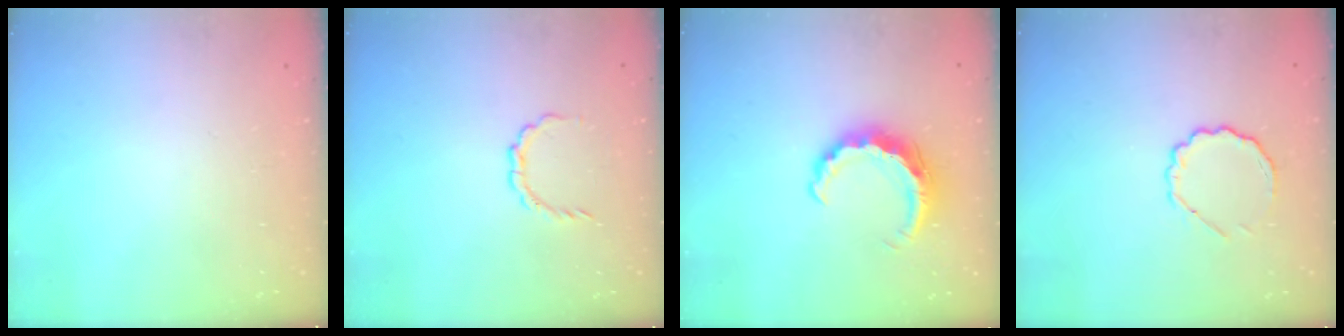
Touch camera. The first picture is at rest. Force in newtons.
{"total": 3.6, "press": 3.6, "slide": 0.3}
{"total": 8.4, "press": 8.3, "slide": 1.0}
{"total": 5.0, "press": 4.9, "slide": 1.0}